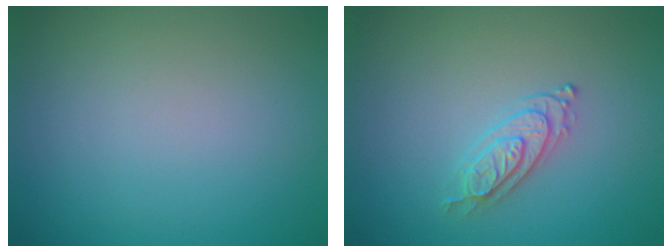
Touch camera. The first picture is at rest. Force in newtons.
{"total": 2.2, "press": 2.1, "slide": 0.6}